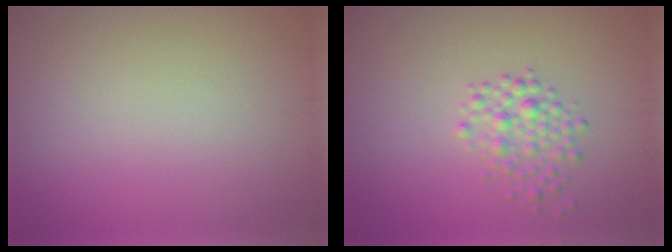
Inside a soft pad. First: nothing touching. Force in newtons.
{"total": 2.4, "press": 2.4, "slide": 0.1}